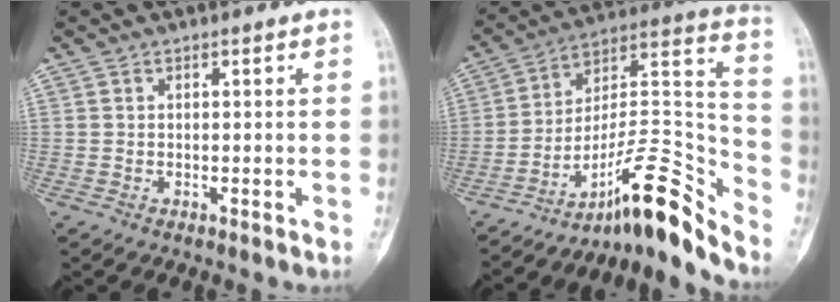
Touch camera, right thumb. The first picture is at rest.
{"total": 17.6, "force": [-13.5, 3.4, 10.9], "torque": [-0.137, 0.142, -0.221]}